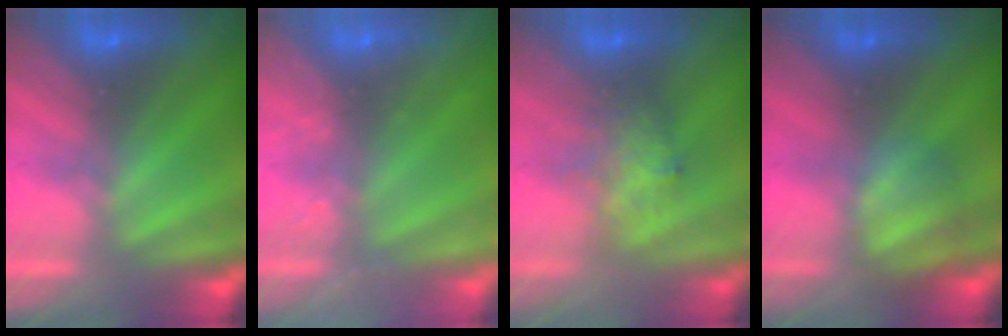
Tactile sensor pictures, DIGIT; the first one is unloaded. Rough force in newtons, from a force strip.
{"total": 2.3}
{"total": 2.6}
{"total": 2.4}